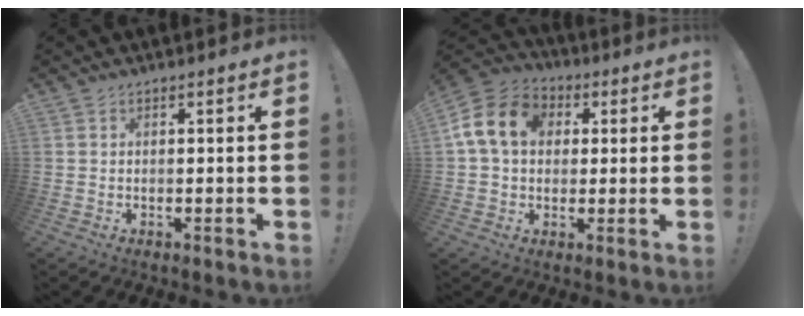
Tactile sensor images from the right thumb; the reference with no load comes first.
{"total": 15.4, "force": [3.6, 11.9, 9.1], "torque": [-0.150, 0.010, 0.069]}